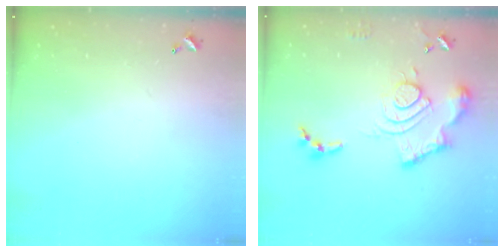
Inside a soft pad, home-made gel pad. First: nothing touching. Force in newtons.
{"total": 15.7, "press": 15.6, "slide": 1.4}